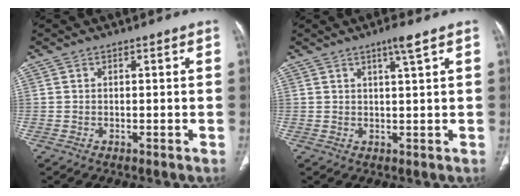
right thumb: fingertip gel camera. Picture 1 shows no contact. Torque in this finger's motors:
{"motor_torque": [0.24, 0.25, -0.16, 0.04, 0.00]}